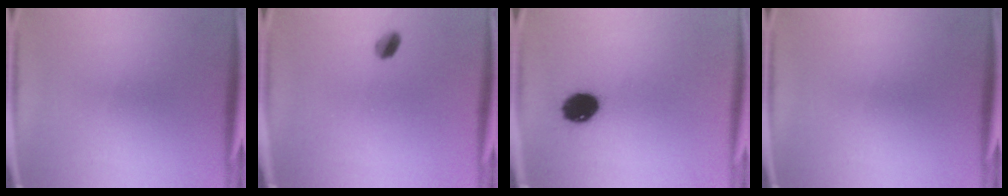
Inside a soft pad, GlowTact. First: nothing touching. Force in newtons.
{"total": 2.7}
{"total": 11.2}
{"total": 0.0}